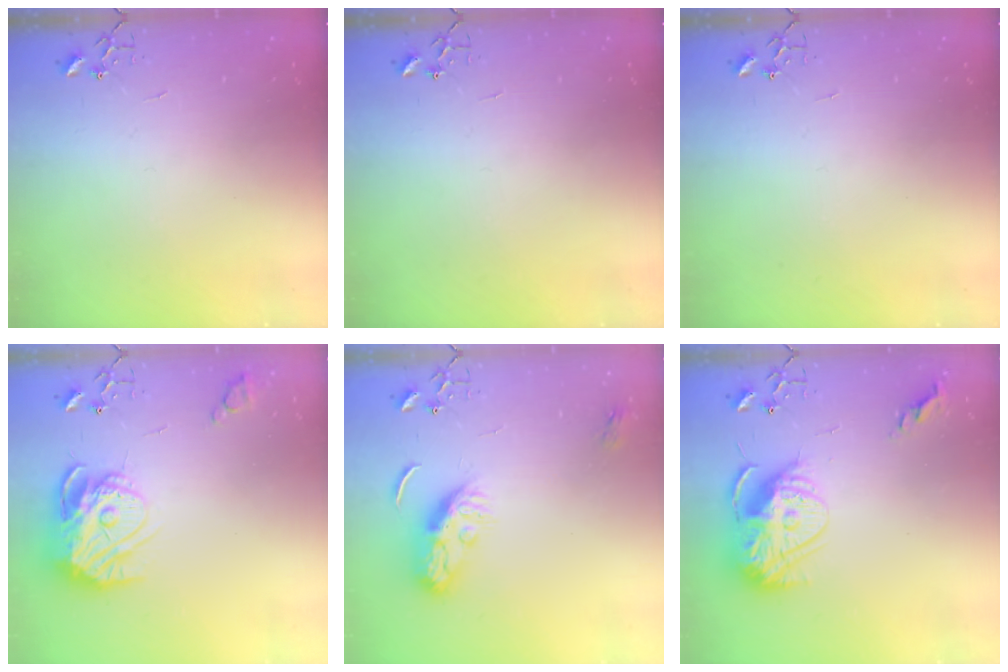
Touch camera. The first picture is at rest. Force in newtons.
{"total": 0.0}
{"total": 0.0}
{"total": 16.3, "press": 16.2, "slide": 1.6}
{"total": 8.8, "press": 8.8, "slide": 0.5}
{"total": 15.6, "press": 15.6, "slide": 1.2}